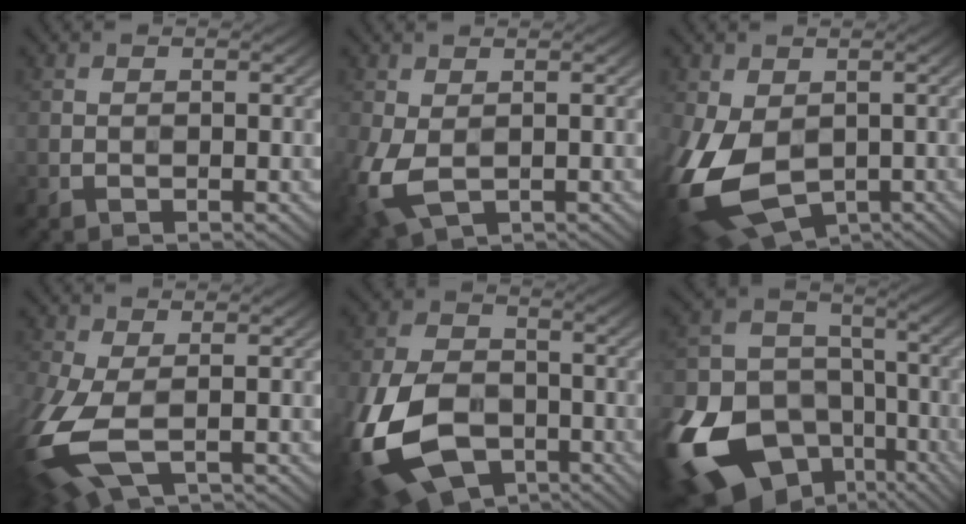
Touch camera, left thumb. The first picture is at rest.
{"total": 5.8, "force": [-1.1, 3.6, 4.4], "torque": [-0.131, -0.017, -0.021]}
{"total": 13.6, "force": [-3.5, 8.5, 10.0], "torque": [-0.261, -0.038, -0.056]}
{"total": 9.8, "force": [-2.4, 4.9, 8.1], "torque": [-0.222, -0.023, -0.045]}
{"total": 17.2, "force": [-7.2, 11.1, 11.0], "torque": [-0.294, -0.051, -0.131]}
{"total": 20.1, "force": [-9.6, 14.2, 10.5], "torque": [-0.277, -0.051, -0.140]}